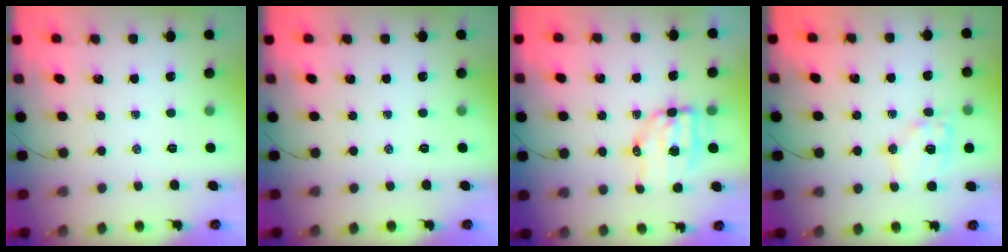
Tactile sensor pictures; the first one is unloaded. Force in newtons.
{"total": 0.0}
{"total": 7.7, "press": 7.6, "slide": 1.1}
{"total": 10.7, "press": 10.6, "slide": 1.5}